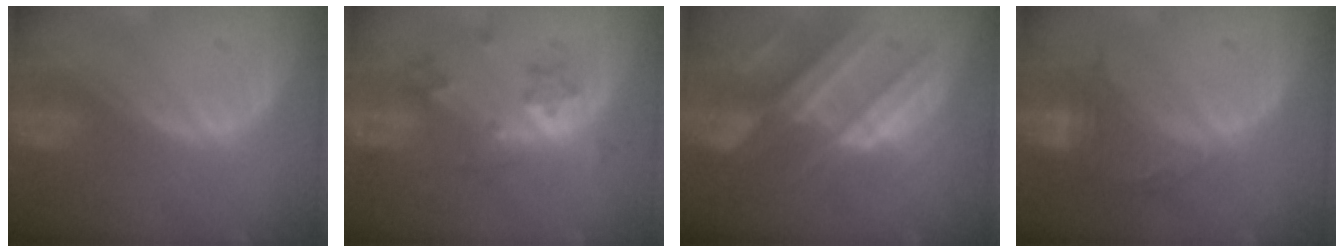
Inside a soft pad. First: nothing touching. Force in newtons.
{"total": 6.0, "press": 5.8, "slide": 1.5}
{"total": 10.4, "press": 9.2, "slide": 4.8}
{"total": 6.6, "press": 6.4, "slide": 1.6}